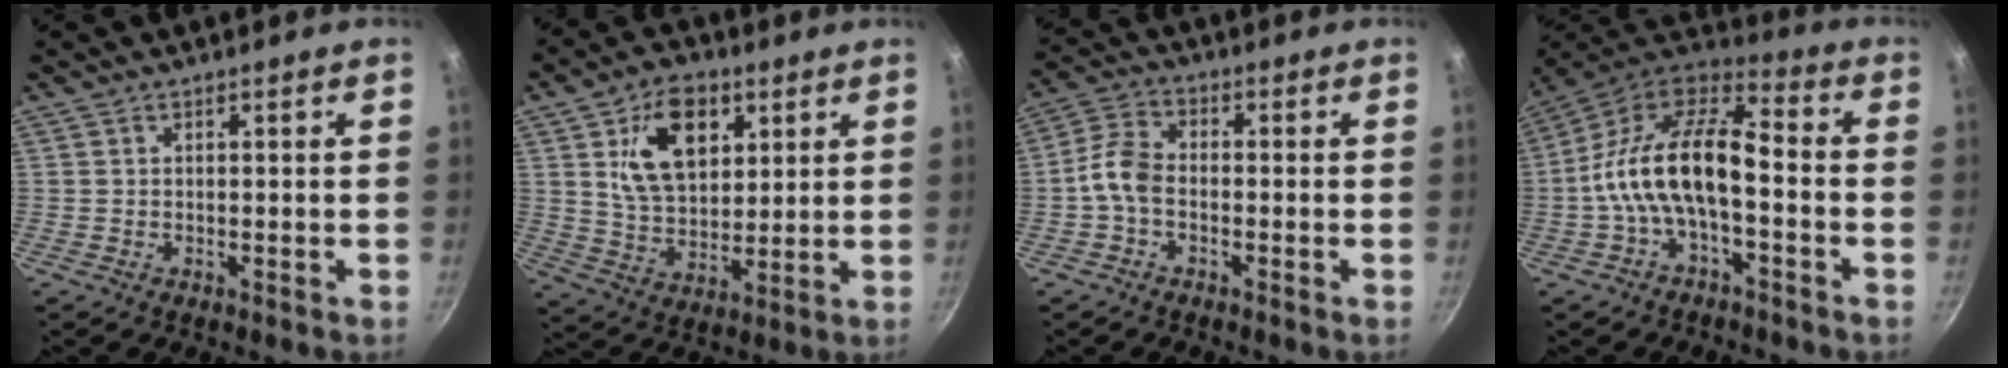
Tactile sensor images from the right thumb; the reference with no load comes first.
{"total": 14.6, "force": [5.3, 9.3, 9.9], "torque": [-0.128, -0.017, 0.094]}
{"total": 5.8, "force": [-1.8, 3.5, 4.3], "torque": [-0.092, 0.030, -0.047]}
{"total": 17.7, "force": [-3.5, 8.5, 15.1], "torque": [-0.265, 0.055, -0.078]}